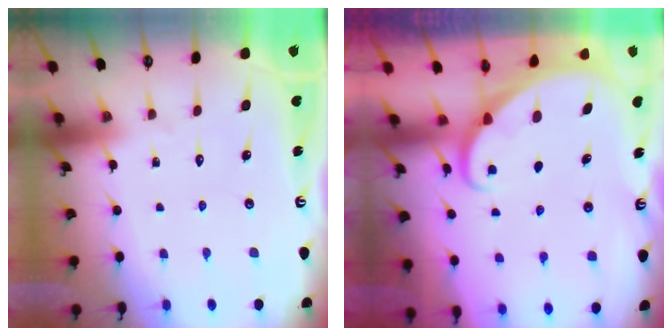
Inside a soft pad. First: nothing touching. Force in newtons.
{"total": 1.7, "press": 1.7, "slide": 0.1}